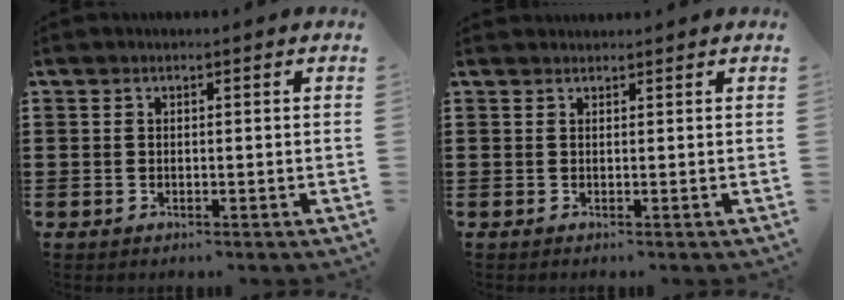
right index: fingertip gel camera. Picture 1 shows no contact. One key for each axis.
{"total": 0.5, "fx": 0.5, "fy": 0.0, "fz": -0.1, "tx": 0.001, "ty": 0.001, "tz": 0.010}